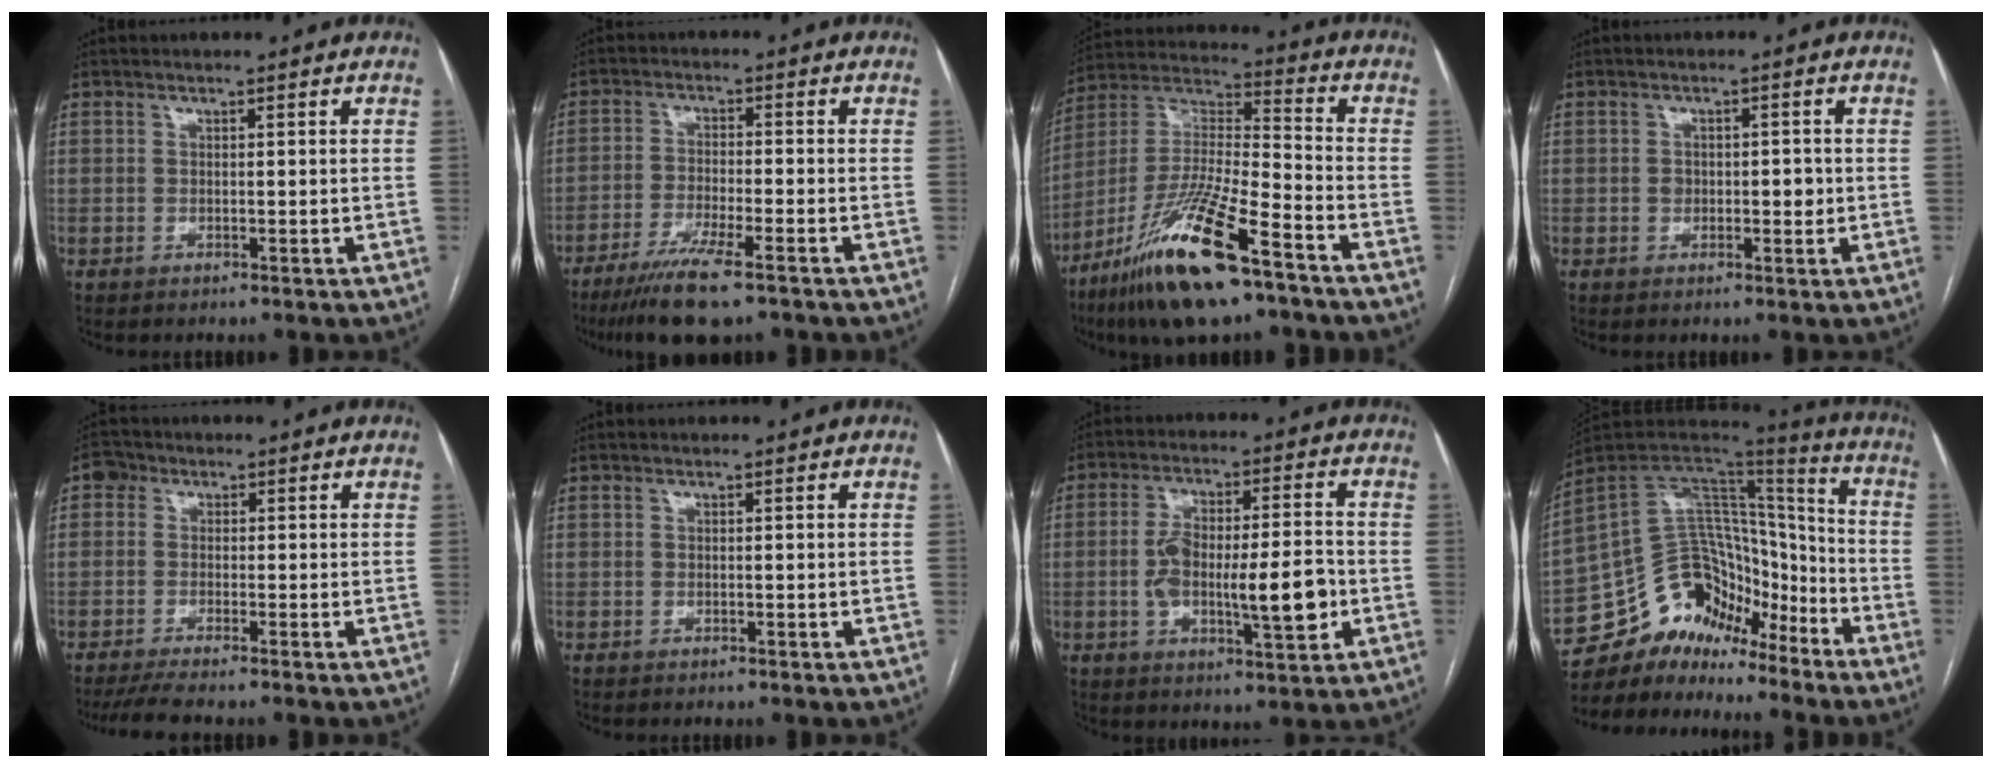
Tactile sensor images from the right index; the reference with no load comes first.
{"total": 9.1, "force": [-6.5, 0.5, 6.3], "torque": [-0.109, -0.023, -0.109]}
{"total": 19.9, "force": [-12.1, 2.9, 15.5], "torque": [-0.329, -0.029, -0.221]}
{"total": 3.0, "force": [-0.2, 1.9, 2.4], "torque": [-0.033, 0.008, 0.002]}
{"total": 4.0, "force": [-2.3, 1.9, 2.7], "torque": [-0.068, -0.001, -0.050]}
{"total": 0.0}
{"total": 13.1, "force": [-2.1, 3.5, 12.5], "torque": [-0.213, 0.009, -0.029]}
{"total": 15.6, "force": [-11.9, 8.5, 5.5], "torque": [-0.092, 0.085, -0.208]}